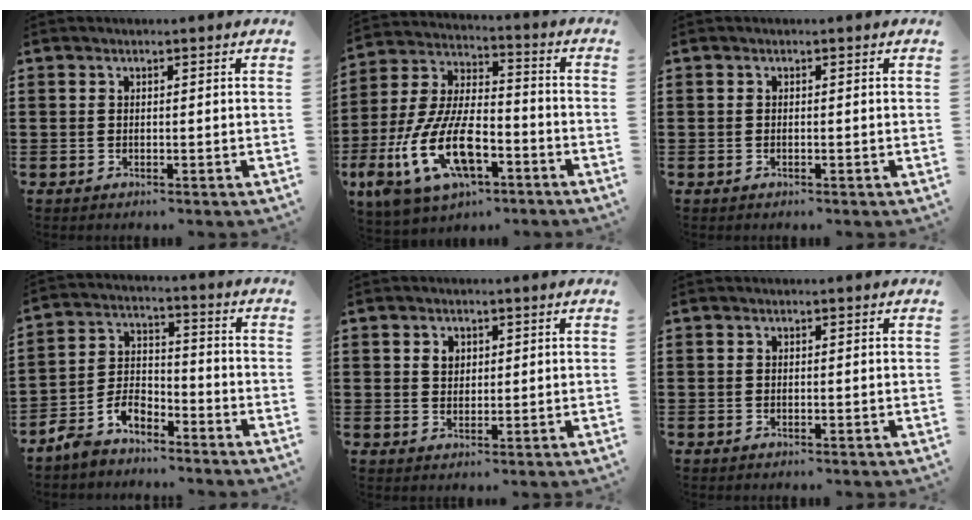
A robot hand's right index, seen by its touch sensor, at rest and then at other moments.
{"total": 14.6, "force": [-6.3, 6.9, 11.3], "torque": [-0.261, 0.005, -0.119]}
{"total": 0.0}
{"total": 5.5, "force": [-4.7, 2.3, 1.7], "torque": [-0.053, 0.008, -0.097]}
{"total": 2.0, "force": [0.8, 1.6, 1.0], "torque": [-0.025, 0.009, 0.013]}
{"total": 0.0}